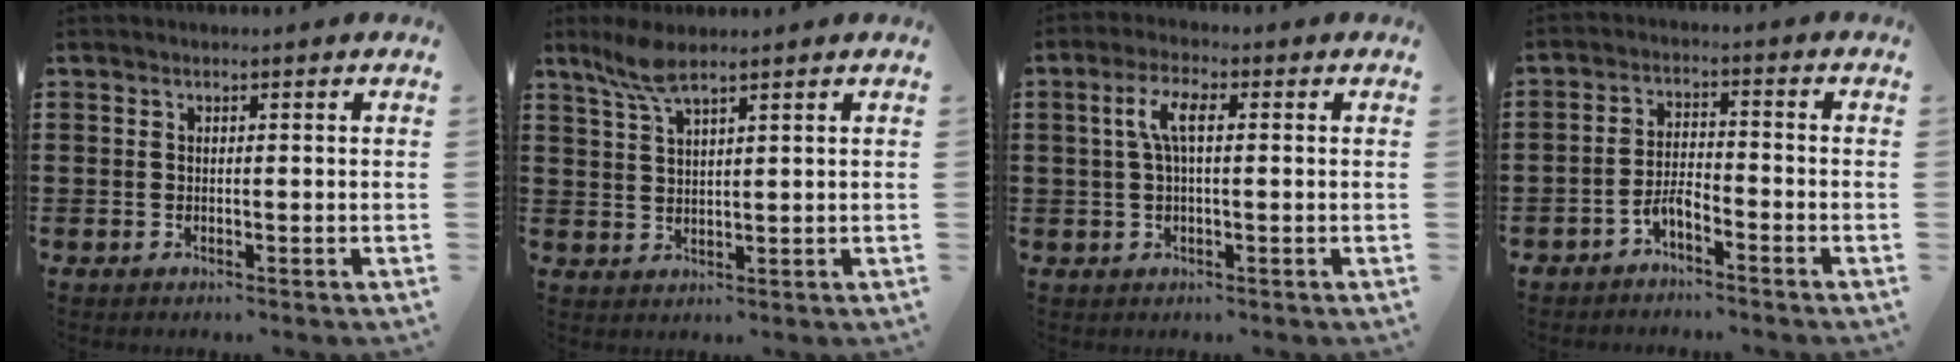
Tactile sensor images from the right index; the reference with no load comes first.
{"total": 4.8, "force": [3.5, 0.9, 3.1], "torque": [-0.070, 0.003, 0.063]}
{"total": 4.9, "force": [0.5, 1.6, 4.6], "torque": [-0.103, 0.004, 0.000]}
{"total": 3.5, "force": [-2.8, 0.7, 1.9], "torque": [-0.051, 0.004, -0.059]}